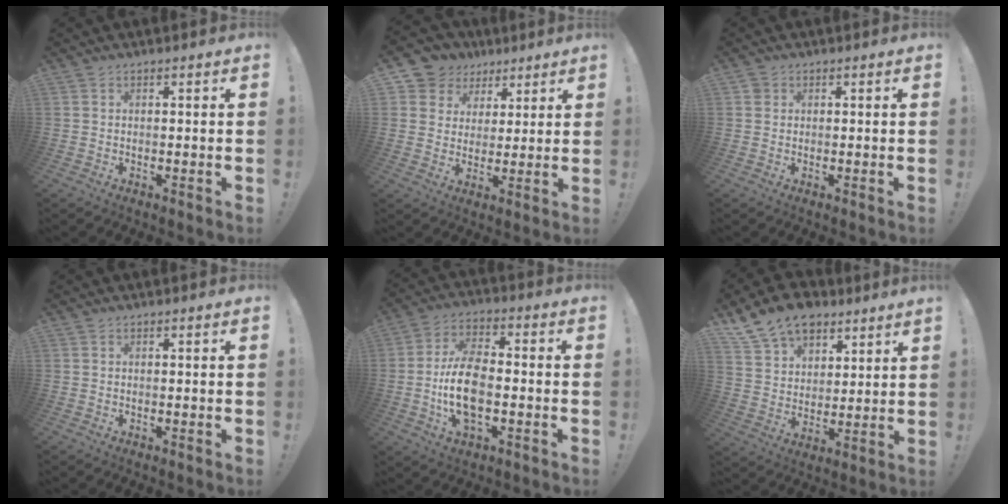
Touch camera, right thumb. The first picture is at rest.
{"total": 8.1, "force": [3.8, 7.1, 1.5], "torque": [-0.028, -0.021, 0.080]}
{"total": 1.5, "force": [0.7, 1.3, 0.3], "torque": [-0.002, 0.001, 0.012]}
{"total": 0.0}
{"total": 13.8, "force": [-2.6, 7.5, 11.2], "torque": [-0.211, 0.005, -0.049]}
{"total": 12.6, "force": [9.6, 7.0, 4.2], "torque": [-0.088, -0.058, 0.184]}